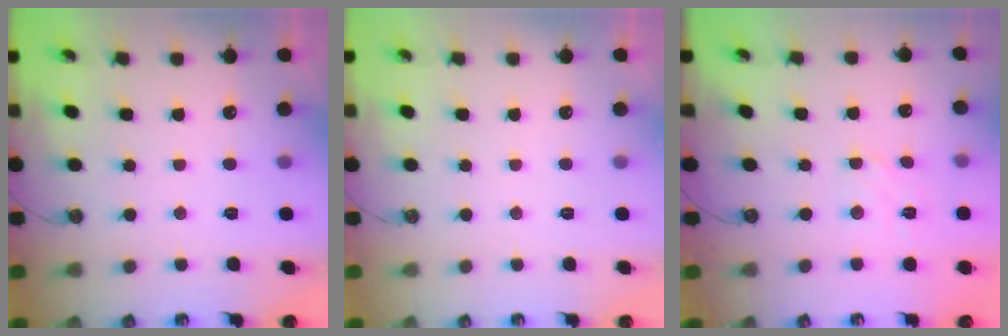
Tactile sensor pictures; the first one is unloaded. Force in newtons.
{"total": 0.0}
{"total": 2.9, "press": 2.8, "slide": 0.7}